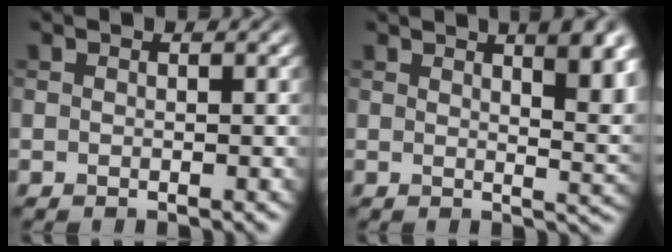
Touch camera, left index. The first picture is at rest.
{"total": 8.2, "force": [3.7, 3.1, 6.6], "torque": [-0.049, 0.013, 0.051]}